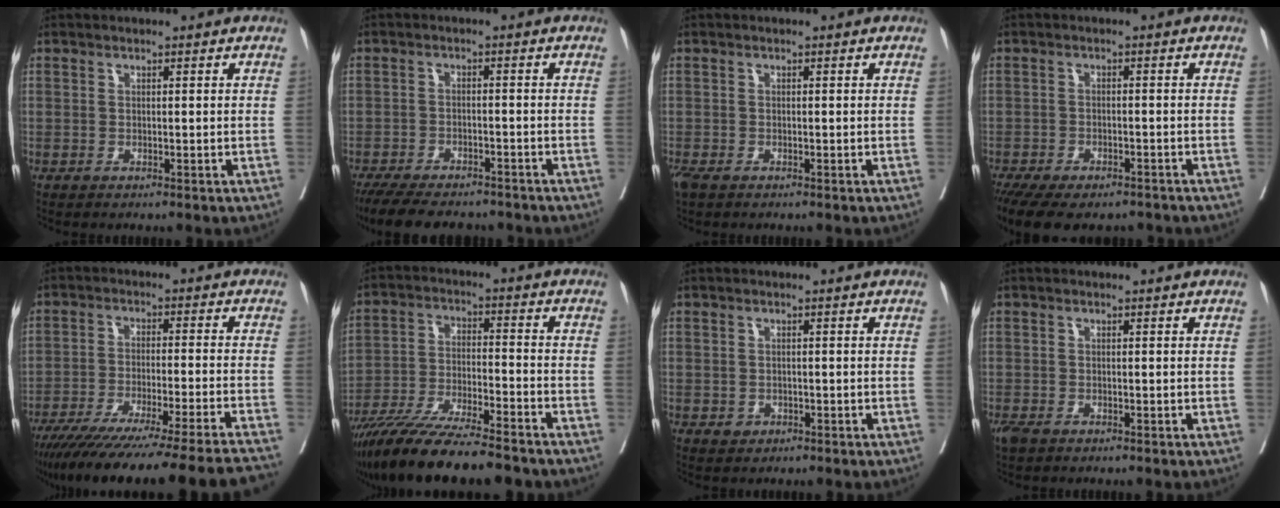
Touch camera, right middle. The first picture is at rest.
{"total": 12.3, "force": [-10.6, 3.6, 5.0], "torque": [-0.097, -0.009, -0.152]}
{"total": 2.6, "force": [-1.7, 1.2, 1.5], "torque": [-0.040, -0.011, -0.031]}
{"total": 12.6, "force": [-9.9, 4.9, 6.1], "torque": [-0.133, -0.015, -0.137]}
{"total": 26.7, "force": [-23.6, -1.9, 12.4], "torque": [-0.124, -0.072, -0.332]}
{"total": 16.6, "force": [-14.0, 1.6, 8.8], "torque": [-0.170, -0.032, -0.238]}
{"total": 1.0, "force": [-0.3, 0.9, 0.2], "torque": [-0.004, 0.003, 0.000]}
{"total": 2.4, "force": [-1.6, 1.2, 1.3], "torque": [-0.034, -0.008, -0.027]}